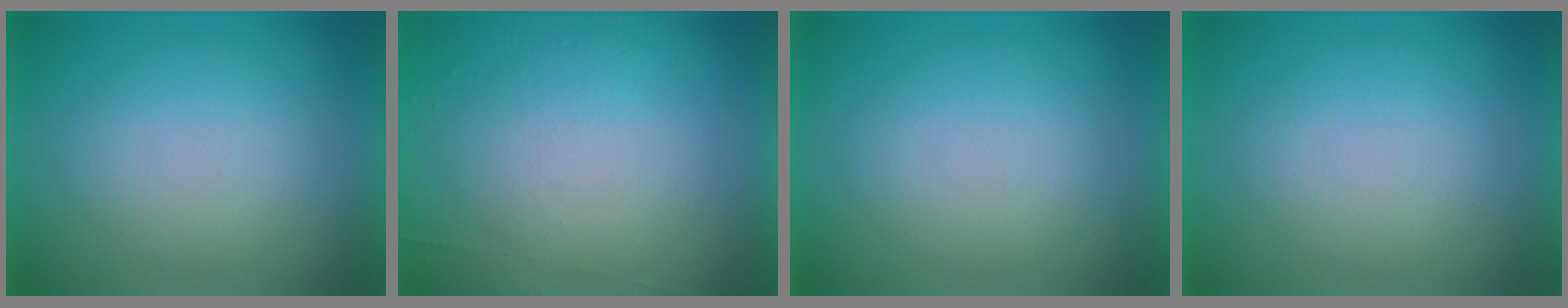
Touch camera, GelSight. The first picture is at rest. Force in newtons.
{"total": 5.8}
{"total": 0.0}
{"total": 0.0}